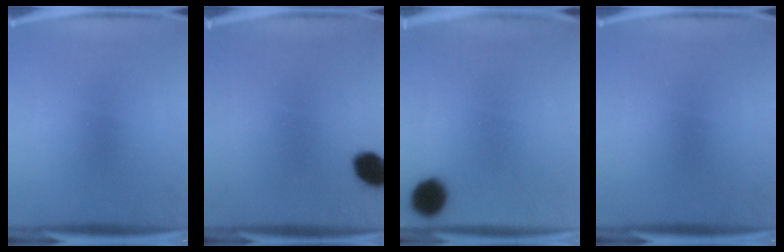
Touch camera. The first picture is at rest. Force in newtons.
{"total": 6.4}
{"total": 7.3}
{"total": 0.0}